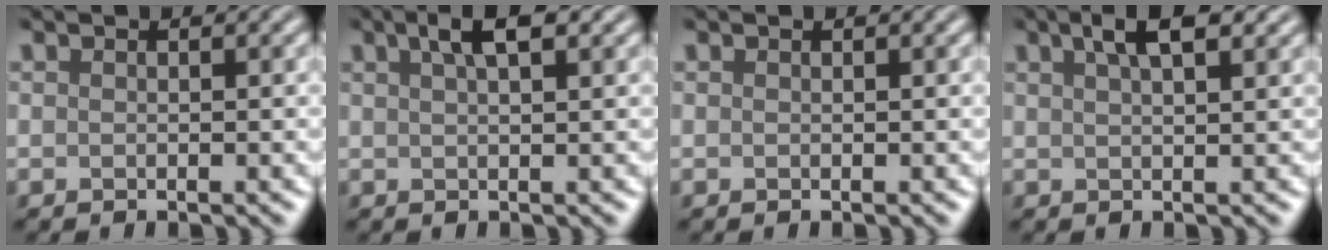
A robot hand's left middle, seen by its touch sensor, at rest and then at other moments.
{"total": 3.0, "force": [1.8, 0.7, 2.3], "torque": [-0.034, 0.006, 0.029]}
{"total": 0.0}
{"total": 3.5, "force": [2.2, 0.9, 2.6], "torque": [-0.039, 0.008, 0.036]}